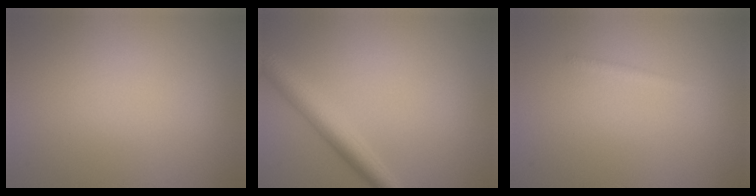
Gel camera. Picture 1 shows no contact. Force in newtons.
{"total": 3.4, "press": 3.4, "slide": 0.1}
{"total": 0.6, "press": 0.6, "slide": 0.1}